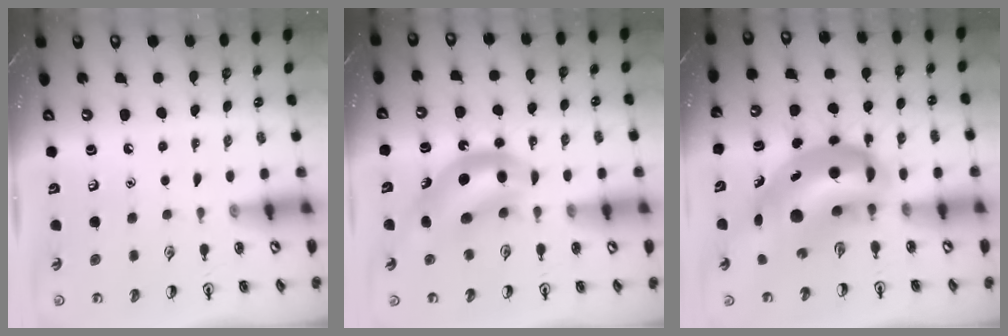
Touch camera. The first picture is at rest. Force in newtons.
{"total": 10.1, "press": 9.7, "slide": 3.0}
{"total": 15.1, "press": 14.5, "slide": 4.2}